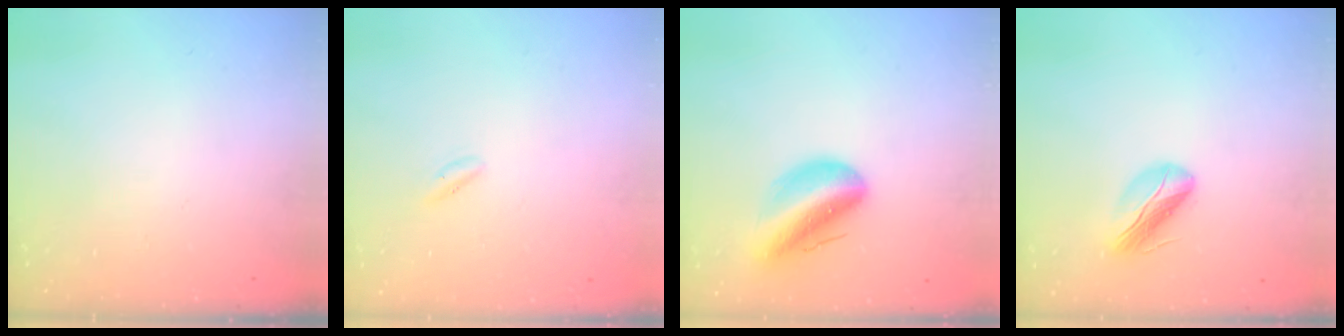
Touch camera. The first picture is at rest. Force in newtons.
{"total": 0.0}
{"total": 12.5, "press": 12.0, "slide": 3.4}
{"total": 8.0, "press": 7.8, "slide": 2.0}